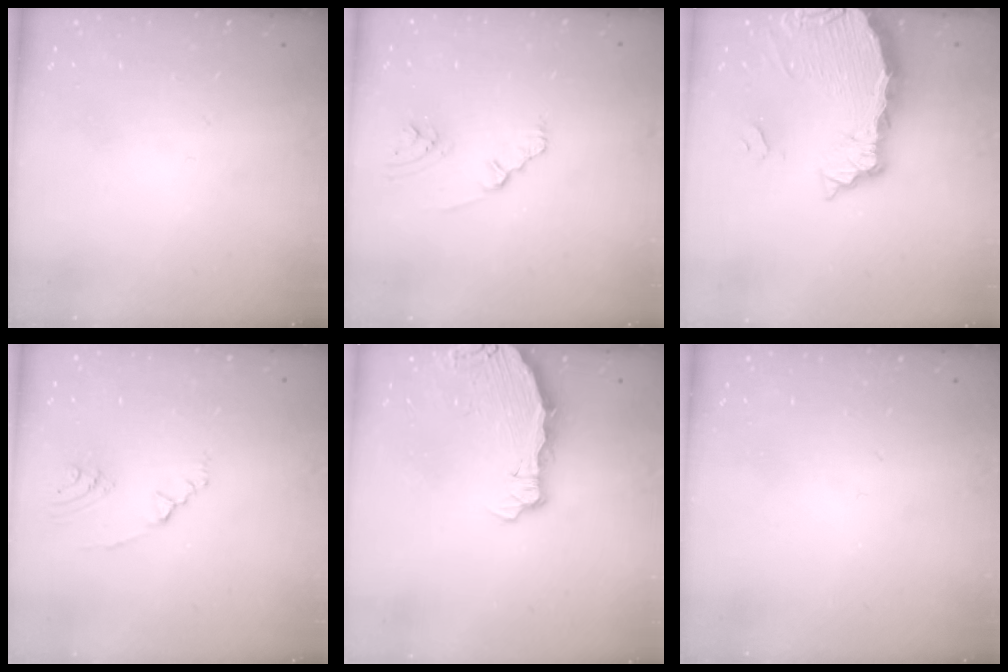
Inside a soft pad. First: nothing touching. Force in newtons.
{"total": 2.7, "press": 2.7, "slide": 0.5}
{"total": 9.6, "press": 9.5, "slide": 1.1}
{"total": 2.8, "press": 2.0, "slide": 2.0}
{"total": 5.2, "press": 4.9, "slide": 1.8}
{"total": 0.0}